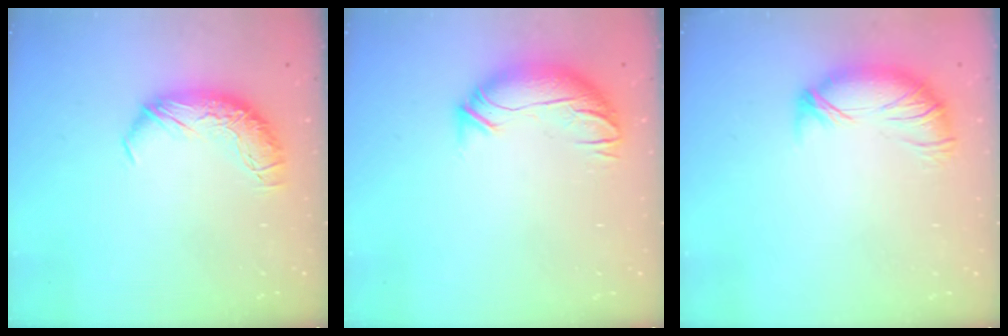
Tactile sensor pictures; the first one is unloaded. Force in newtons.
{"total": 3.4, "press": 2.1, "slide": 2.7}
{"total": 3.4, "press": 3.0, "slide": 1.6}